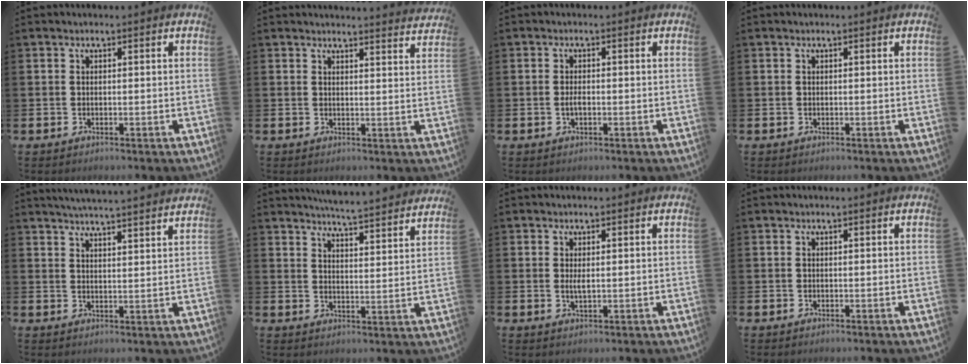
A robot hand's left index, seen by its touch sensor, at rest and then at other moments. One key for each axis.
{"total": 2.9, "fx": 2.9, "fy": -0.2, "fz": -0.1, "tx": 0.008, "ty": -0.023, "tz": 0.050}
{"total": 1.4, "fx": -0.3, "fy": 0.7, "fz": 1.2, "tx": -0.019, "ty": 0.000, "tz": -0.006}
{"total": 0.0}
{"total": 4.7, "fx": 4.6, "fy": -0.9, "fz": 0.5, "tx": -0.017, "ty": -0.028, "tz": 0.081}
{"total": 5.7, "fx": 5.7, "fy": -0.5, "fz": 0.7, "tx": -0.024, "ty": -0.045, "tz": 0.098}
{"total": 1.5, "fx": 0.3, "fy": 0.4, "fz": 1.4, "tx": -0.024, "ty": -0.001, "tz": 0.005}
{"total": 0.0}